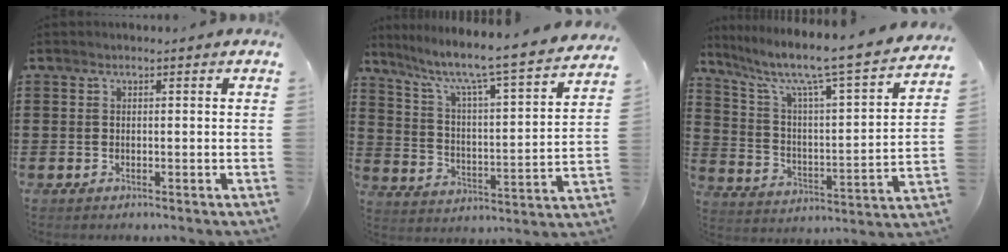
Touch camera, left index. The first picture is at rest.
{"total": 6.2, "force": [5.2, -0.1, 3.3], "torque": [-0.090, -0.054, 0.075]}
{"total": 7.5, "force": [6.0, 0.2, 4.4], "torque": [-0.113, -0.056, 0.089]}